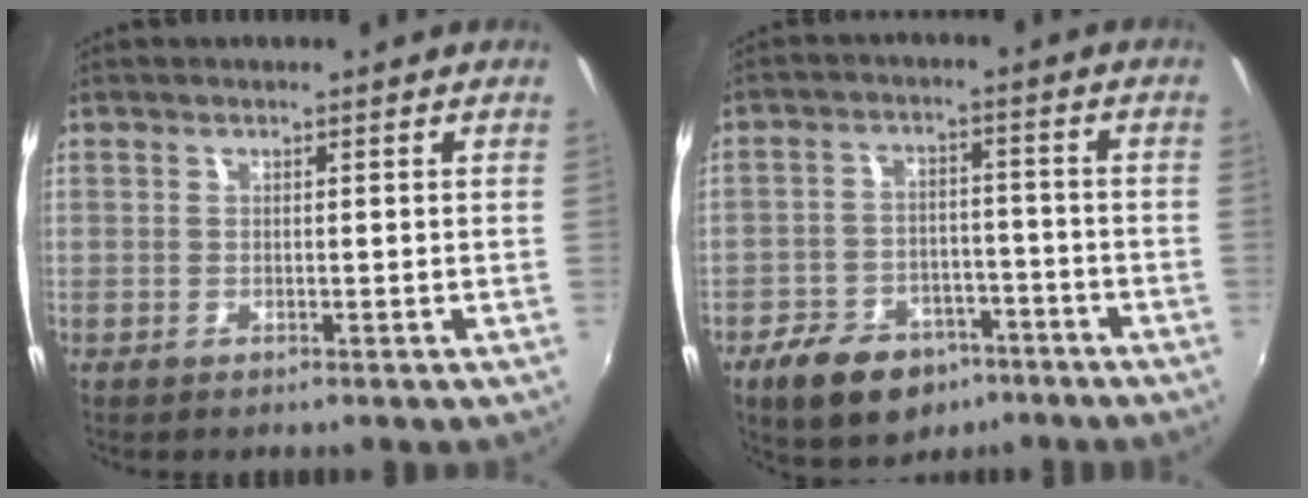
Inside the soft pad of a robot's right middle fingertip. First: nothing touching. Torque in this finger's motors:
{"motor_torque": [1.14, -1.00, 0.11, 0.08]}